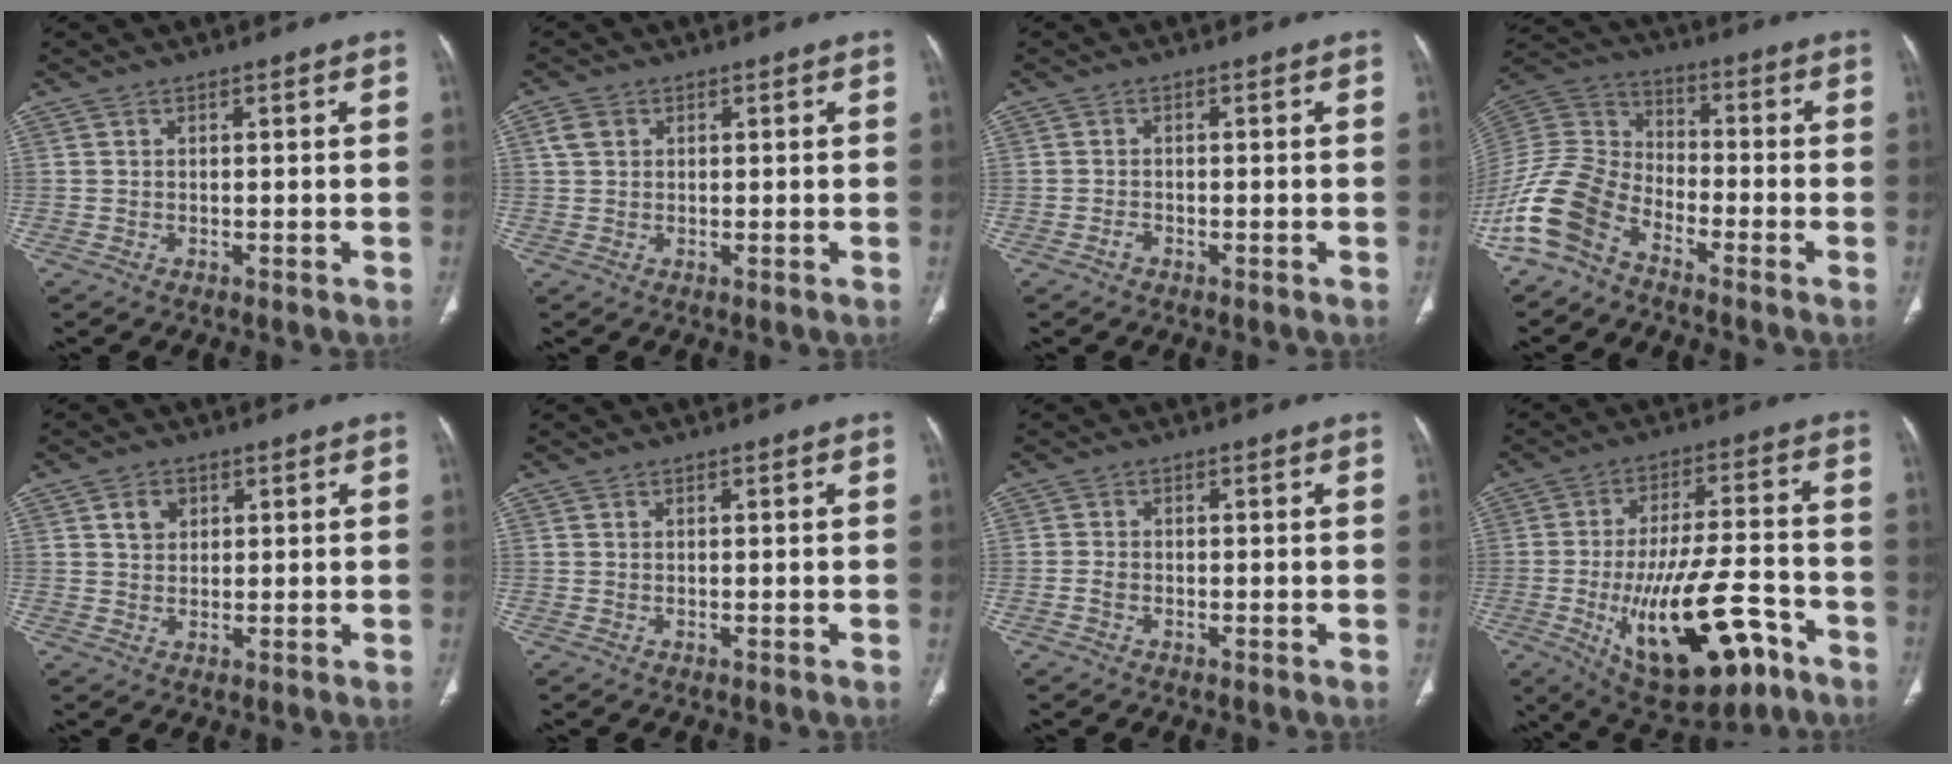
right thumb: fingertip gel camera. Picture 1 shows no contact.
{"total": 2.7, "force": [1.0, 2.2, 1.3], "torque": [-0.023, 0.004, 0.021]}
{"total": 0.7, "force": [-0.3, 0.5, 0.5], "torque": [-0.010, 0.002, -0.006]}
{"total": 12.5, "force": [-8.4, 7.1, 6.1], "torque": [-0.128, 0.062, -0.180]}
{"total": 3.6, "force": [1.4, 2.8, 1.8], "torque": [-0.011, -0.005, 0.027]}
{"total": 0.0}
{"total": 1.4, "force": [-0.7, 1.0, 0.8], "torque": [-0.012, 0.007, -0.016]}
{"total": 20.9, "force": [-8.8, 8.7, 16.9], "torque": [-0.274, 0.036, -0.121]}